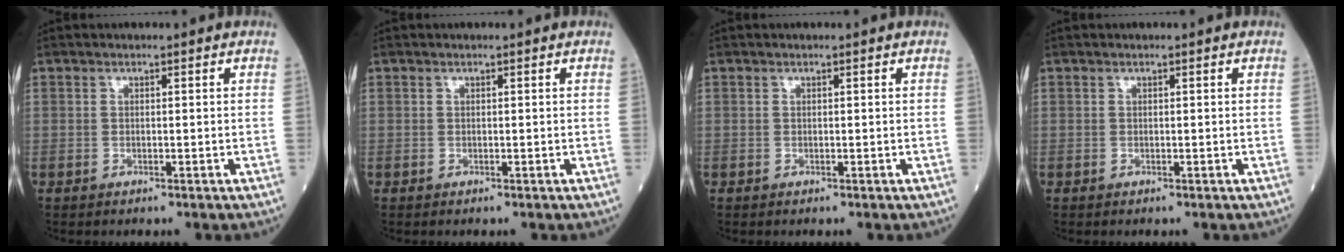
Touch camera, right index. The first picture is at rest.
{"total": 0.0}
{"total": 0.0}
{"total": 0.0}